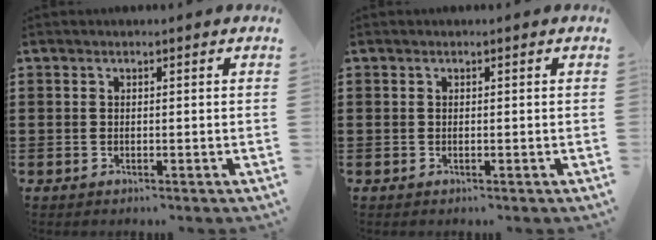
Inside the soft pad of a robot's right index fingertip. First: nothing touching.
{"total": 0.0}